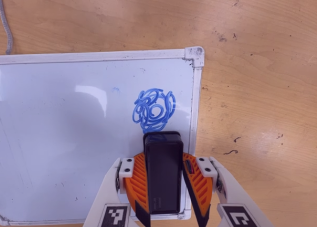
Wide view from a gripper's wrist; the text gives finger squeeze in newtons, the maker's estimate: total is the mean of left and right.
{"total": 11.0, "left": 12.1, "right": 9.8}